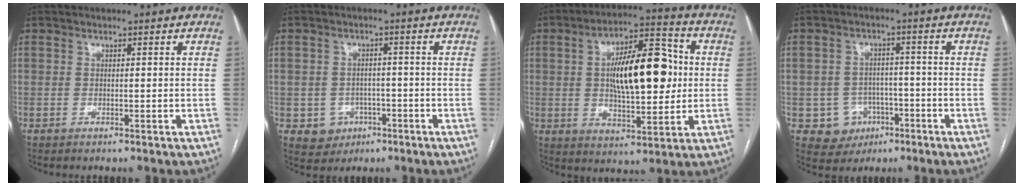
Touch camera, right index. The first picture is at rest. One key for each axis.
{"total": 4.9, "fx": -1.9, "fy": 4.4, "fz": 0.9, "tx": -0.006, "ty": 0.010, "tz": -0.019}
{"total": 15.9, "fx": 1.6, "fy": 5.6, "fz": 14.8, "tx": -0.240, "ty": 0.024, "tz": 0.028}
{"total": 6.6, "fx": -2.5, "fy": 6.0, "fz": 1.1, "tx": -0.013, "ty": 0.011, "tz": -0.028}